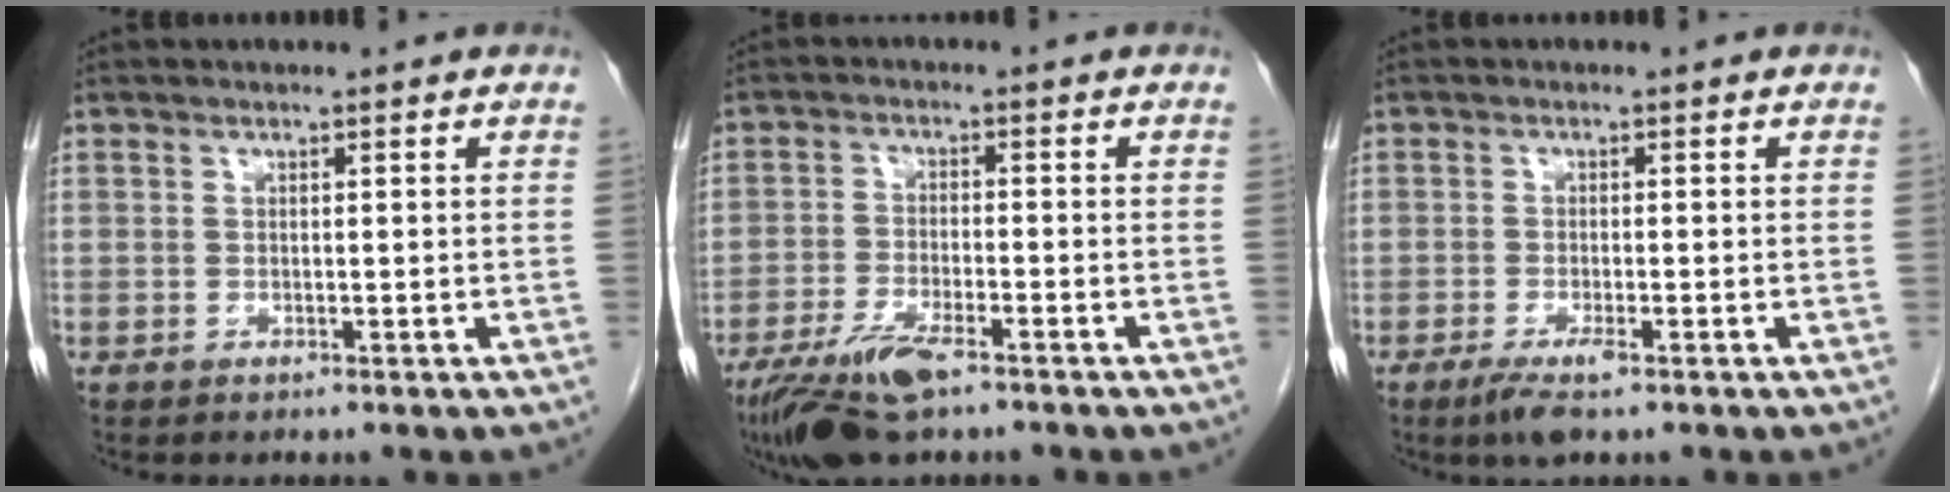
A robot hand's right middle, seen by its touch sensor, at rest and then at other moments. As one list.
[{"total": 8.8, "force": [-5.9, 2.1, 6.2], "torque": [-0.120, -0.018, -0.105]}, {"total": 3.7, "force": [-2.3, 0.6, 2.8], "torque": [-0.058, -0.009, -0.040]}]